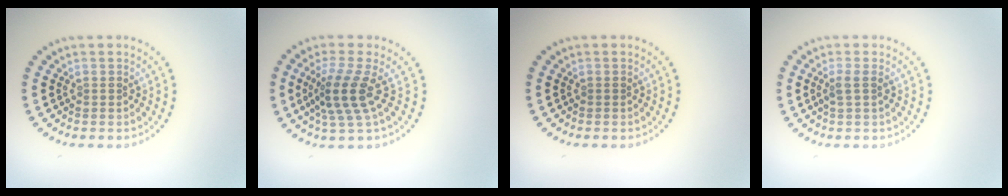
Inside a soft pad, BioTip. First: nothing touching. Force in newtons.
{"total": 3.8, "press": 2.8, "slide": 2.5}
{"total": 0.0}
{"total": 1.5, "press": 1.2, "slide": 0.8}